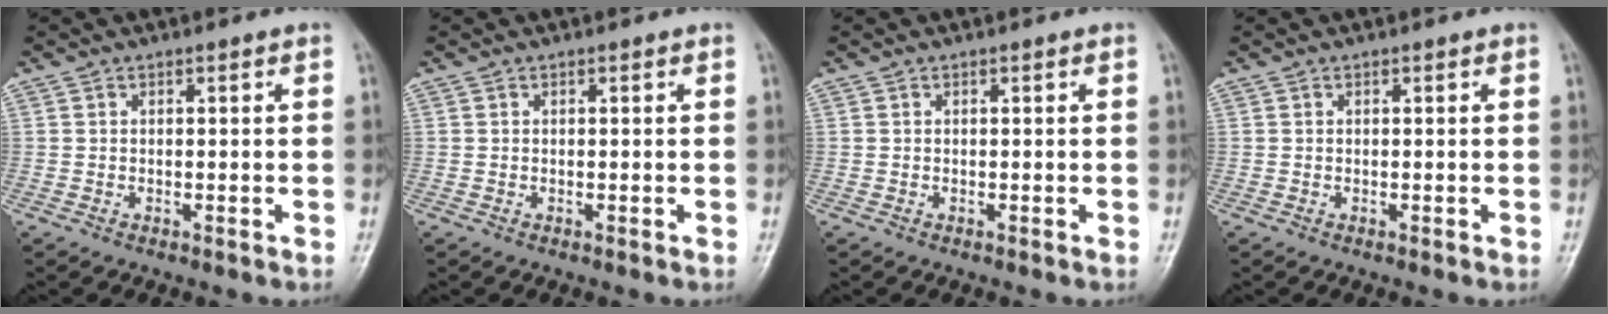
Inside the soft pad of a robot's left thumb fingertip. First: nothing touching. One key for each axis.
{"total": 0.0}
{"total": 0.0}
{"total": 0.0}